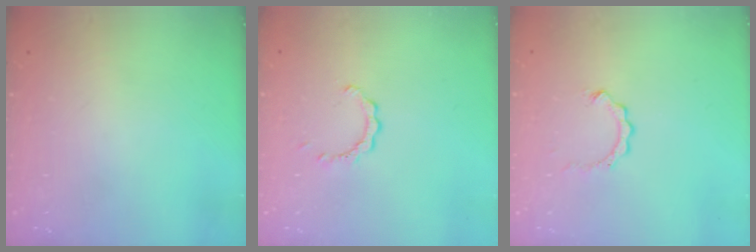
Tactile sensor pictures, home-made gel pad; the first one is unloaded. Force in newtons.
{"total": 2.2, "press": 2.2, "slide": 0.2}
{"total": 2.7, "press": 2.7, "slide": 0.3}